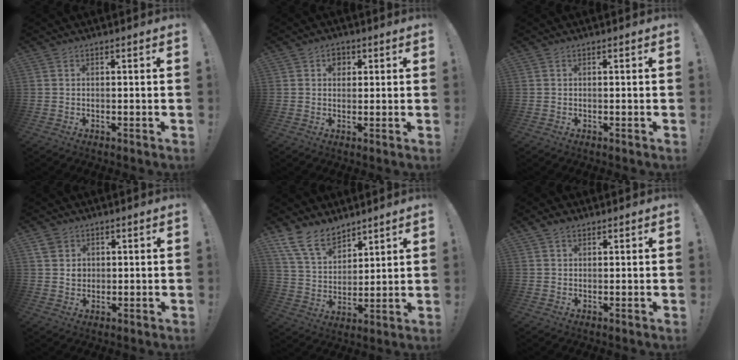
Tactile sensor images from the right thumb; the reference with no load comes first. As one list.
[{"total": 3.5, "force": [1.3, 2.8, 1.7], "torque": [-0.016, -0.003, 0.021]}, {"total": 0.0}, {"total": 4.3, "force": [1.9, 3.7, 0.9], "torque": [-0.005, -0.009, 0.033]}, {"total": 13.4, "force": [10.2, 7.0, 5.4], "torque": [-0.112, -0.060, 0.197]}, {"total": 2.7, "force": [1.8, 1.5, 1.1], "torque": [-0.020, -0.005, 0.035]}]